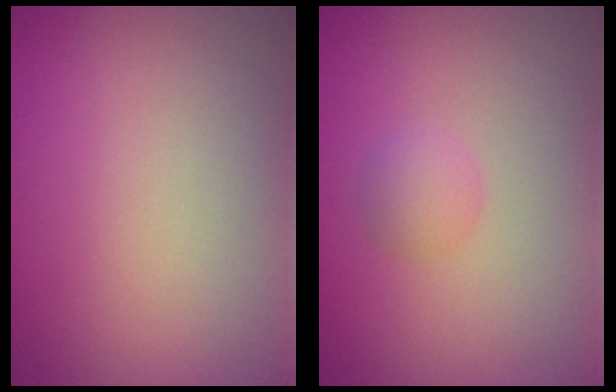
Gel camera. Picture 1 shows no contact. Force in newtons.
{"total": 1.5, "press": 1.5, "slide": 0.0}